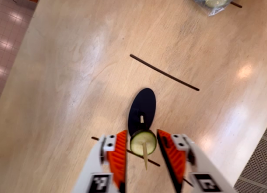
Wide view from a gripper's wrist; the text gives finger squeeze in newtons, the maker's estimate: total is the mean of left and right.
{"total": 11.1, "left": 11.1, "right": 11.1}